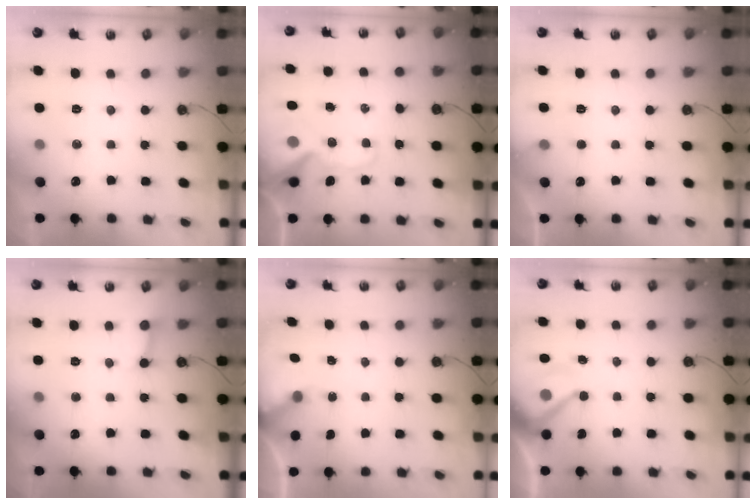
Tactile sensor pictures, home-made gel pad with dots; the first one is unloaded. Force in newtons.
{"total": 14.8, "press": 14.6, "slide": 2.2}
{"total": 4.6, "press": 4.6, "slide": 0.3}
{"total": 3.7, "press": 3.6, "slide": 0.4}
{"total": 3.4, "press": 3.4, "slide": 0.3}
{"total": 7.7, "press": 7.6, "slide": 1.1}